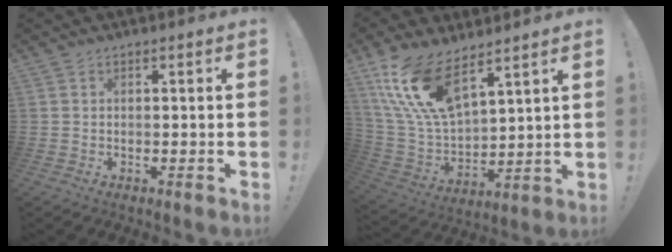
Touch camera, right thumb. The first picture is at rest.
{"total": 17.6, "force": [11.7, 7.0, 11.2], "torque": [-0.234, -0.071, 0.216]}